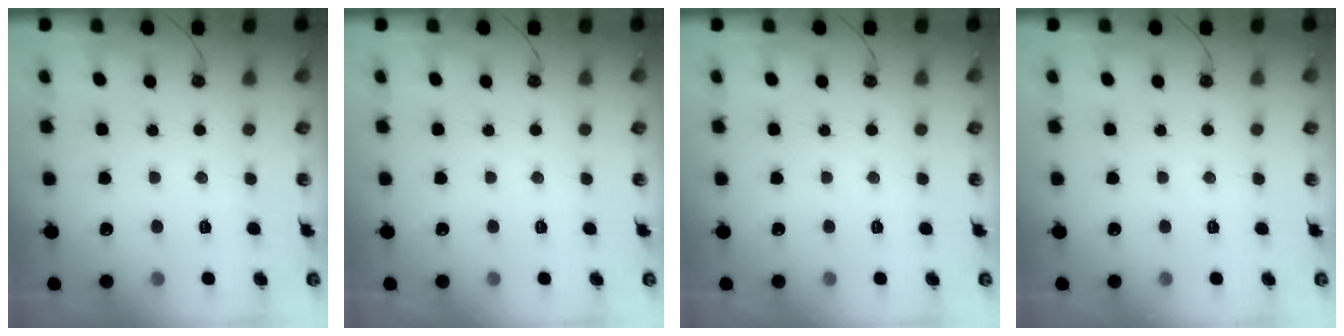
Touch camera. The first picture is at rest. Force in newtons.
{"total": 0.0}
{"total": 0.0}
{"total": 0.0}